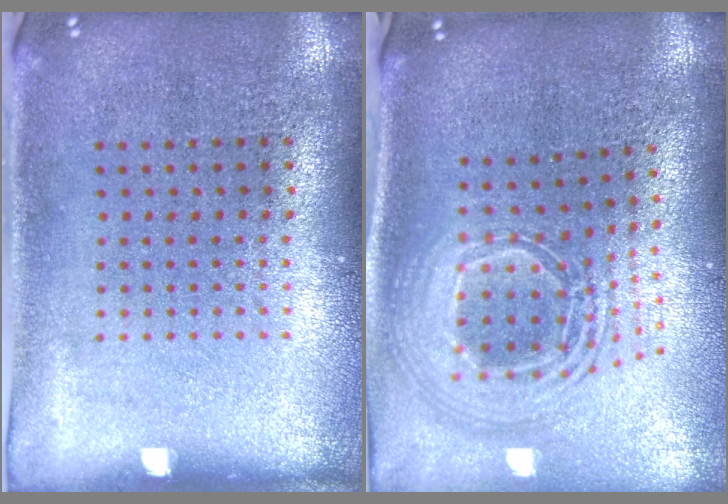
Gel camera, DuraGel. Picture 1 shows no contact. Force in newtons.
{"total": 2.6, "press": 1.9, "slide": 1.8}